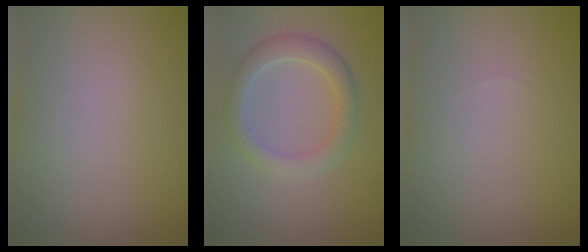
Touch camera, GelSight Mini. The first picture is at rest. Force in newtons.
{"total": 2.9, "press": 2.9, "slide": 0.1}
{"total": 0.0}